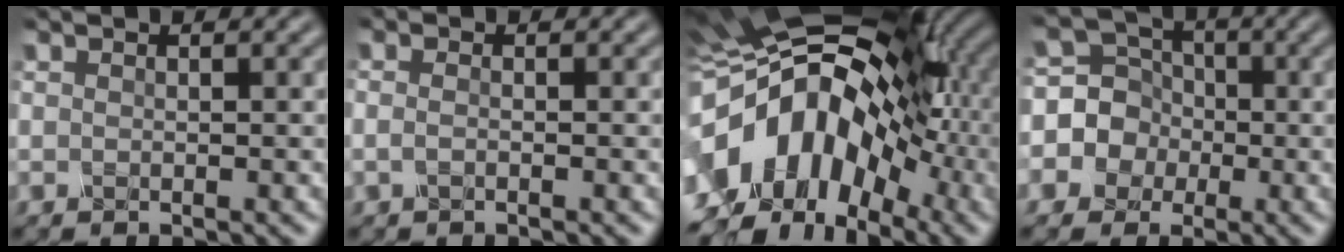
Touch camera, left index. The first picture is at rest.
{"total": 1.1, "force": [-0.4, 0.5, 0.9], "torque": [-0.024, -0.003, -0.019]}
{"total": 17.4, "force": [-4.6, 11.3, 12.4], "torque": [-0.233, 0.013, -0.093]}
{"total": 7.9, "force": [-1.2, 7.5, 2.1], "torque": [-0.057, 0.035, -0.063]}